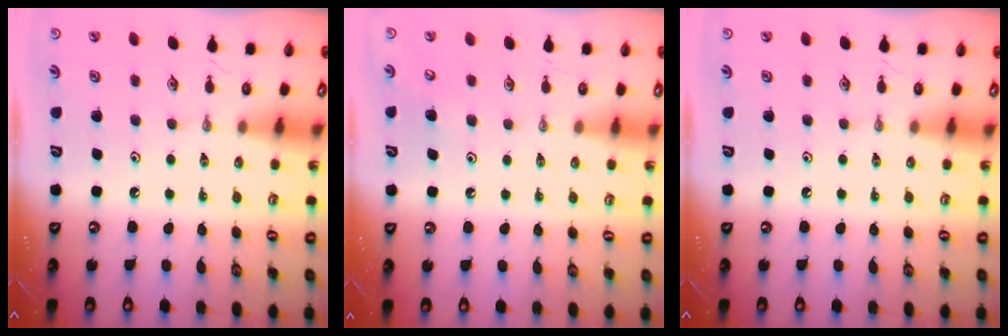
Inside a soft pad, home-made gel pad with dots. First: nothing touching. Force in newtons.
{"total": 4.4, "press": 4.4, "slide": 0.5}
{"total": 0.0}